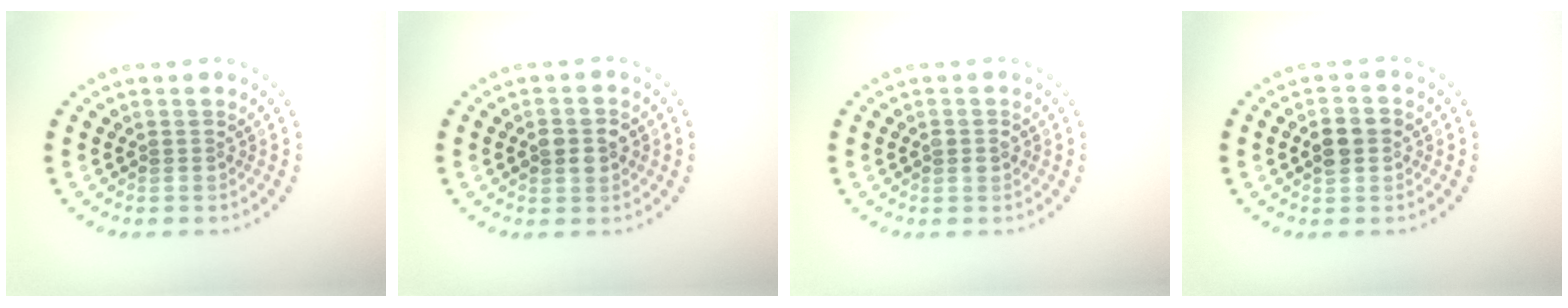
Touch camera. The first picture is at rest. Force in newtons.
{"total": 2.9, "press": 2.9, "slide": 0.1}
{"total": 1.4, "press": 1.4, "slide": 0.1}
{"total": 2.9, "press": 2.9, "slide": 0.1}